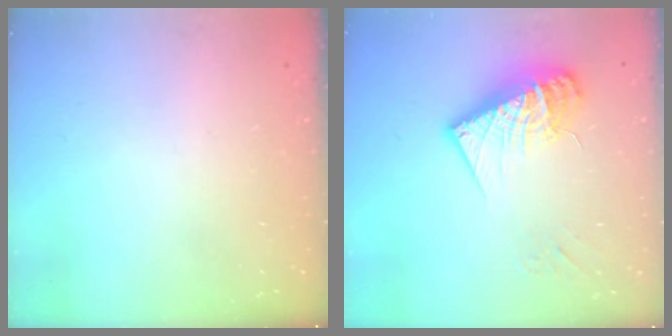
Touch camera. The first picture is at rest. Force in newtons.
{"total": 15.6, "press": 15.5, "slide": 1.6}